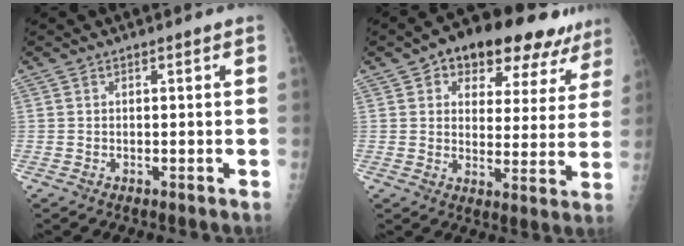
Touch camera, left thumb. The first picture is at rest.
{"total": 17.7, "force": [11.3, 9.9, 9.3], "torque": [-0.073, -0.019, 0.143]}